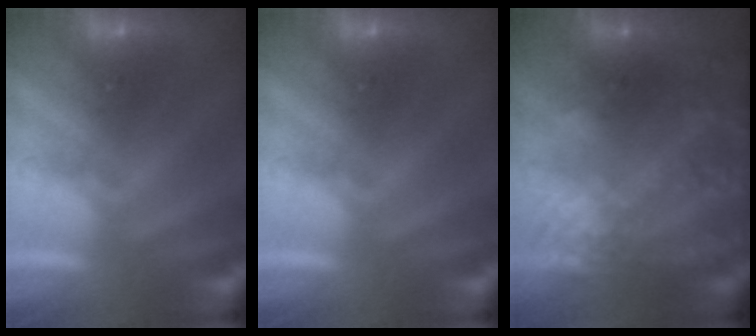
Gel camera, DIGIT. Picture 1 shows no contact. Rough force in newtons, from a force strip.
{"total": 0.0}
{"total": 8.4}